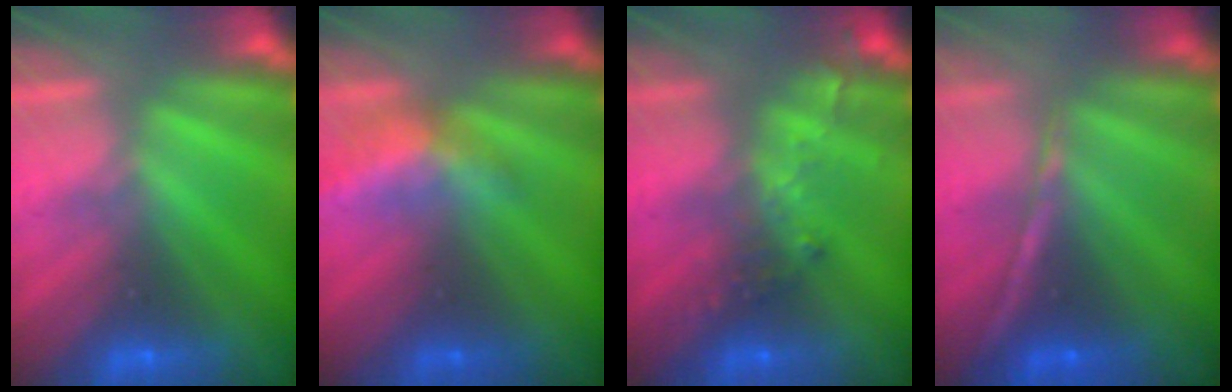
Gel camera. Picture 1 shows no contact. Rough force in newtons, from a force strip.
{"total": 2.3}
{"total": 2.8}
{"total": 1.3}